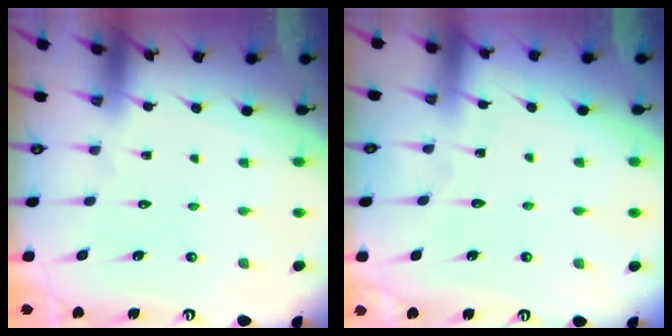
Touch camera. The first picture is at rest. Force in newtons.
{"total": 2.9, "press": 2.9, "slide": 0.2}